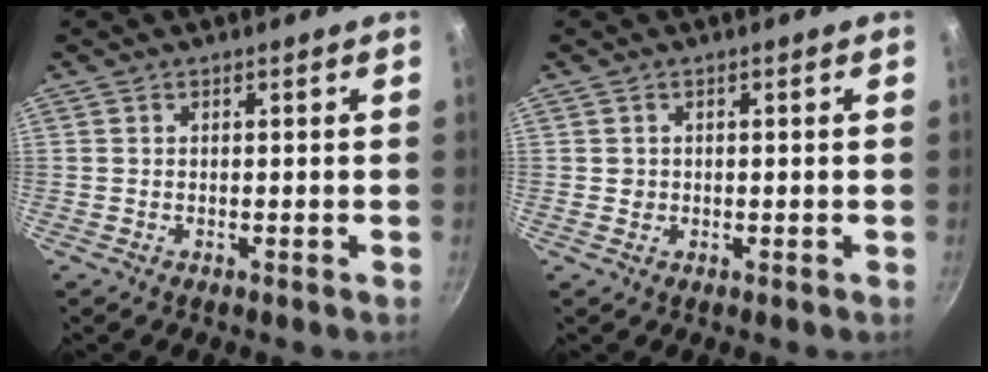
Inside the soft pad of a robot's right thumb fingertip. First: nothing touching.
{"total": 1.1, "force": [0.1, 1.1, 0.2], "torque": [0.001, 0.001, 0.001]}